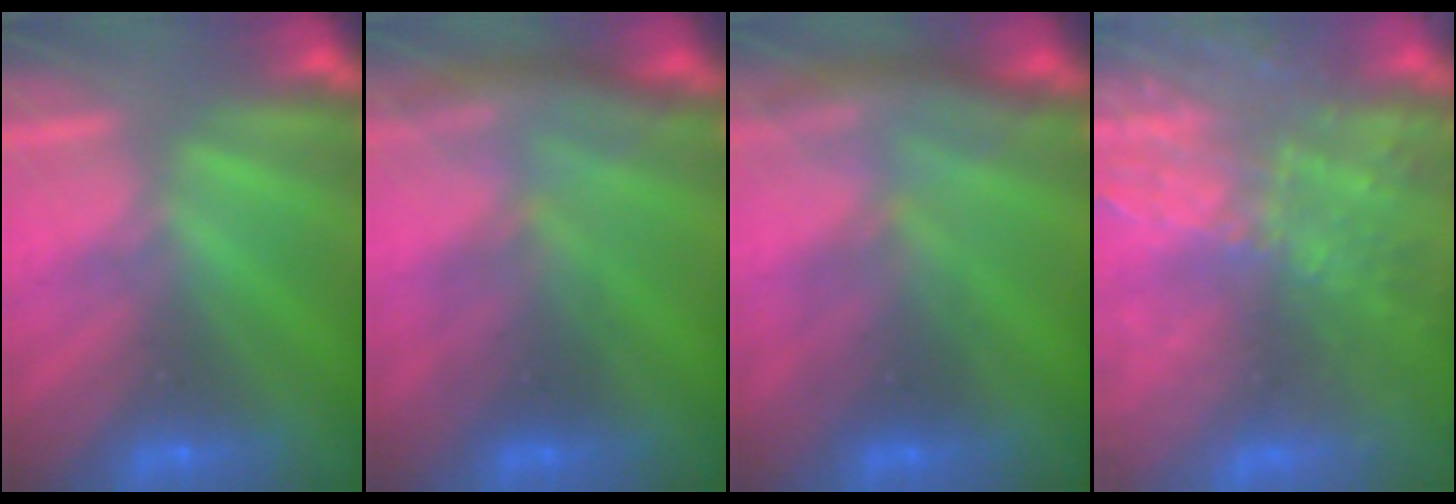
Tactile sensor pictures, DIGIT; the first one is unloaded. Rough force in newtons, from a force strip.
{"total": 2.8}
{"total": 2.8}
{"total": 8.0}